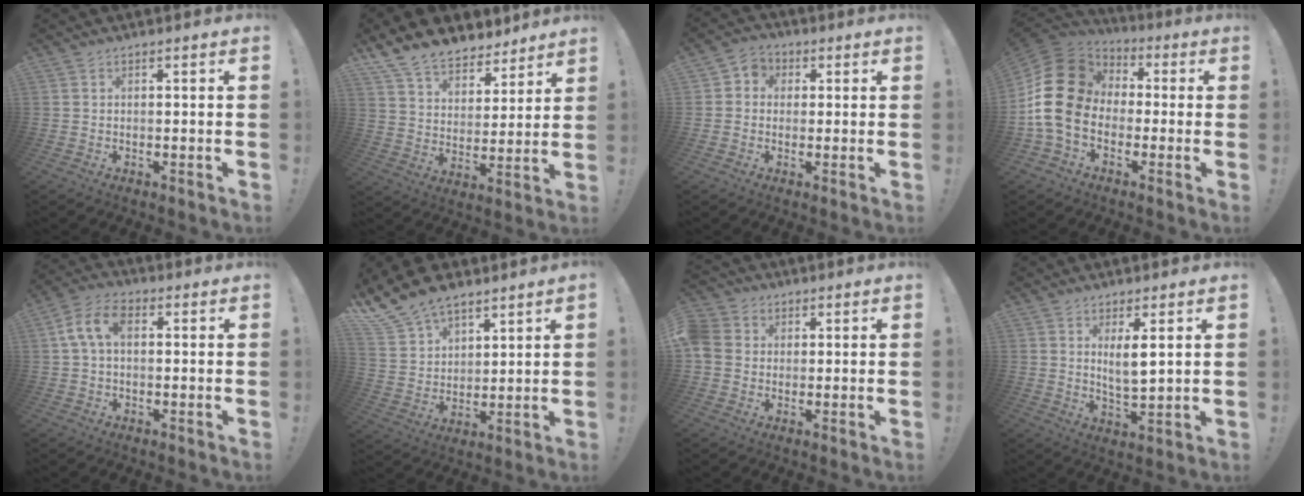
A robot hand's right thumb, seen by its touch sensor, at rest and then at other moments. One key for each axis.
{"total": 11.7, "fx": 9.7, "fy": 6.0, "fz": 2.9, "tx": -0.062, "ty": -0.073, "tz": 0.184}
{"total": 4.2, "fx": -0.4, "fy": 4.0, "fz": 1.4, "tx": -0.017, "ty": 0.010, "tz": -0.006}
{"total": 19.1, "fx": -0.8, "fy": 14.8, "fz": 12.1, "tx": -0.215, "ty": 0.025, "tz": 0.001}
{"total": 8.4, "fx": 1.5, "fy": 5.0, "fz": 6.6, "tx": -0.129, "ty": 0.010, "tz": 0.030}
{"total": 13.2, "fx": 10.6, "fy": 6.5, "fz": 4.4, "tx": -0.097, "ty": -0.071, "tz": 0.204}
{"total": 6.0, "fx": 0.9, "fy": 5.4, "fz": 2.3, "tx": -0.062, "ty": 0.010, "tz": 0.018}
{"total": 6.1, "fx": 2.8, "fy": 1.5, "fz": 5.2, "tx": -0.083, "ty": -0.017, "tz": 0.044}